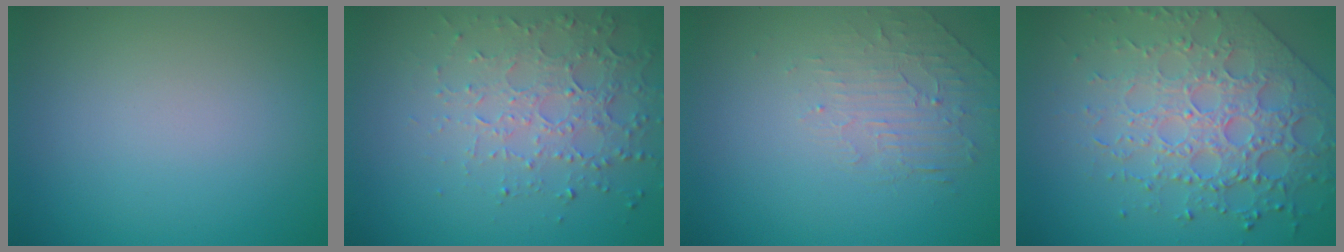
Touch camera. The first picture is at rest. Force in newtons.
{"total": 4.6, "press": 3.4, "slide": 3.1}
{"total": 2.0, "press": 0.9, "slide": 1.8}
{"total": 6.2, "press": 5.2, "slide": 3.3}